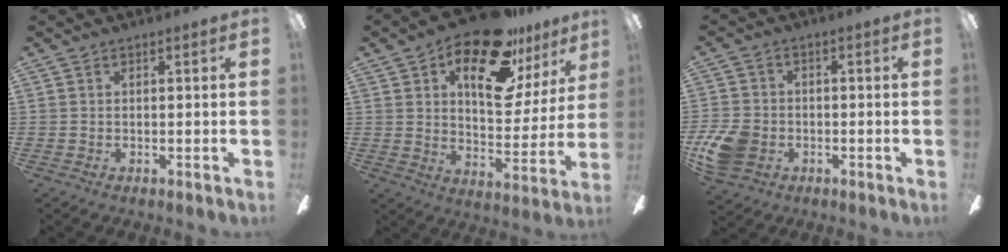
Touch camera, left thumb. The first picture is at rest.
{"total": 21.6, "force": [13.1, 10.1, 13.8], "torque": [-0.199, -0.072, 0.219]}
{"total": 9.2, "force": [-3.3, 7.0, 4.9], "torque": [-0.105, 0.021, -0.059]}